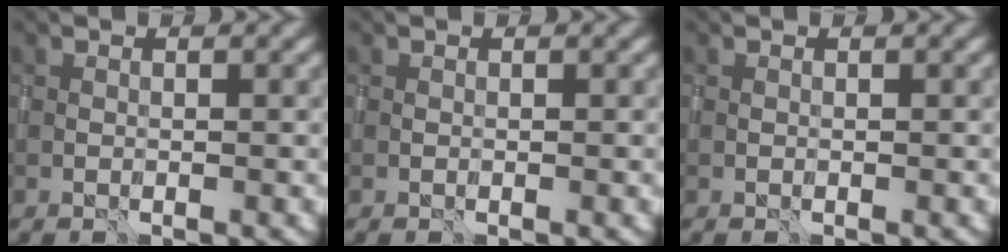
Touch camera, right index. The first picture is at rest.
{"total": 0.0}
{"total": 0.0}